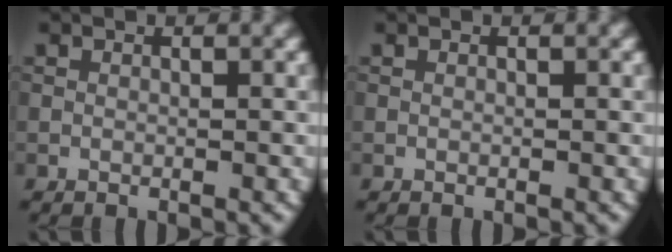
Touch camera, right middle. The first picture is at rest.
{"total": 0.0}